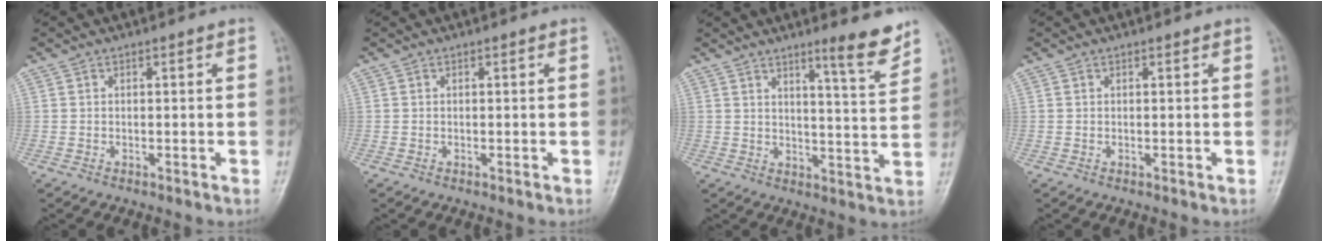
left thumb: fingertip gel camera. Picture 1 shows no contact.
{"total": 0.0}
{"total": 8.0, "force": [5.9, 0.5, 5.4], "torque": [-0.070, -0.050, 0.086]}
{"total": 0.0}